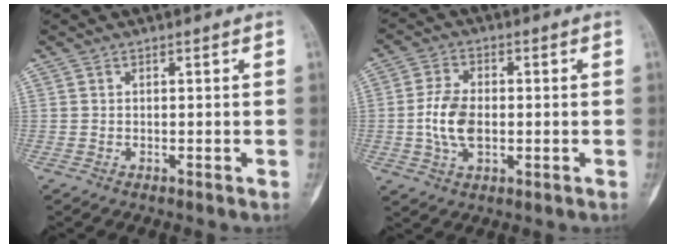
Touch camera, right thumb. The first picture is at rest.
{"total": 8.1, "force": [-0.8, 4.8, 6.4], "torque": [-0.128, 0.006, -0.016]}